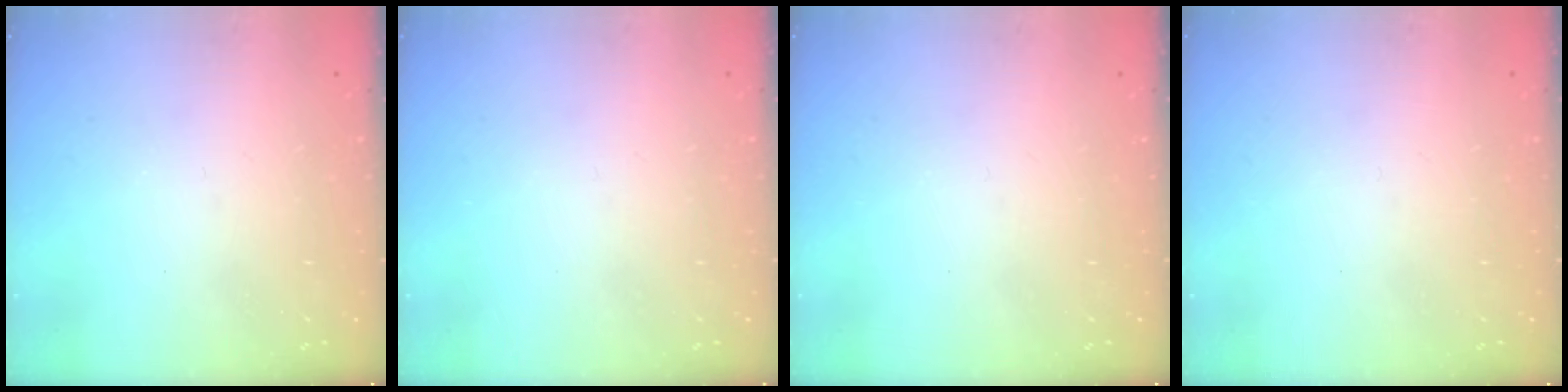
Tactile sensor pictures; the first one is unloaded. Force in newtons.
{"total": 0.0}
{"total": 0.0}
{"total": 0.0}